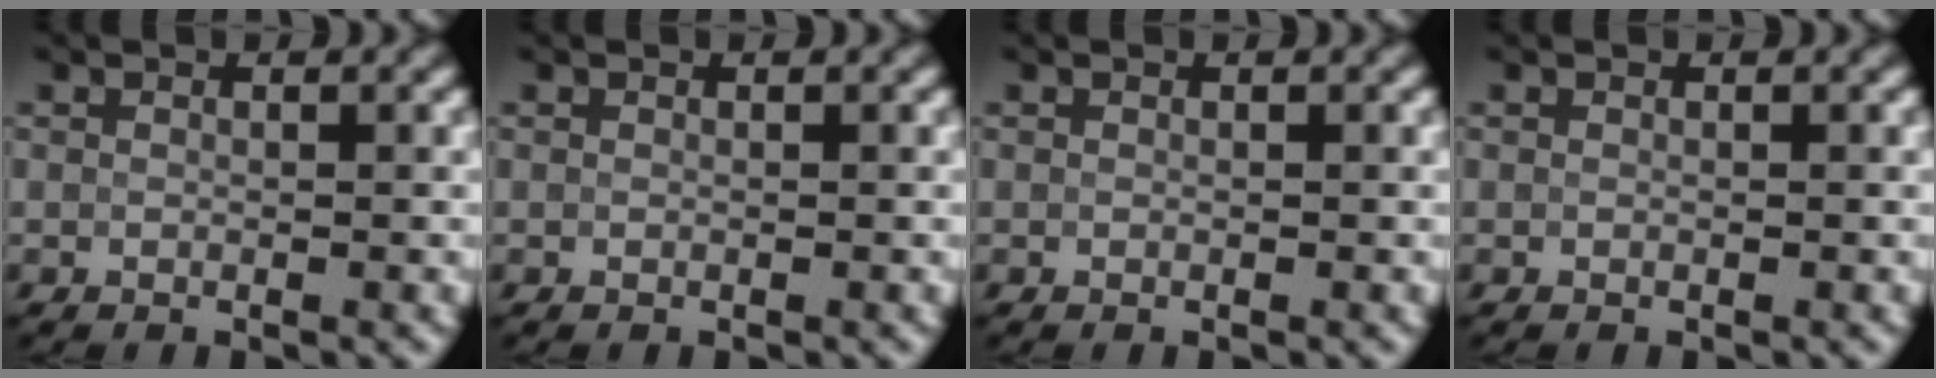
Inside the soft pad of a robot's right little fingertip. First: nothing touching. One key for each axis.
{"total": 0.0}
{"total": 0.0}
{"total": 0.0}